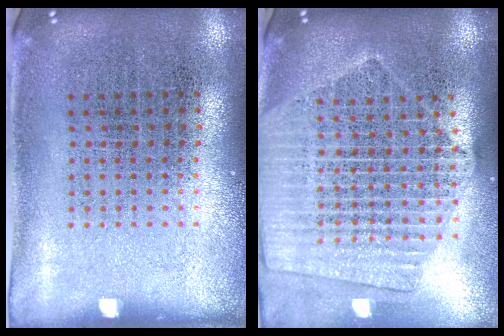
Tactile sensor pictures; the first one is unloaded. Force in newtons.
{"total": 2.2, "press": 1.9, "slide": 1.1}